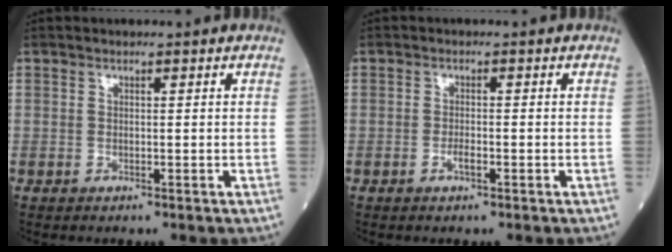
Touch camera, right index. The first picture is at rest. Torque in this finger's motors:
{"motor_torque": [0.28, -0.10, 0.15, 0.04]}